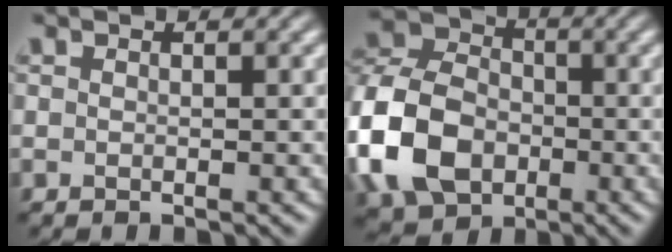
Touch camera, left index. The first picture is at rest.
{"total": 11.1, "force": [-3.0, 8.3, 6.7], "torque": [-0.152, -0.003, -0.075]}